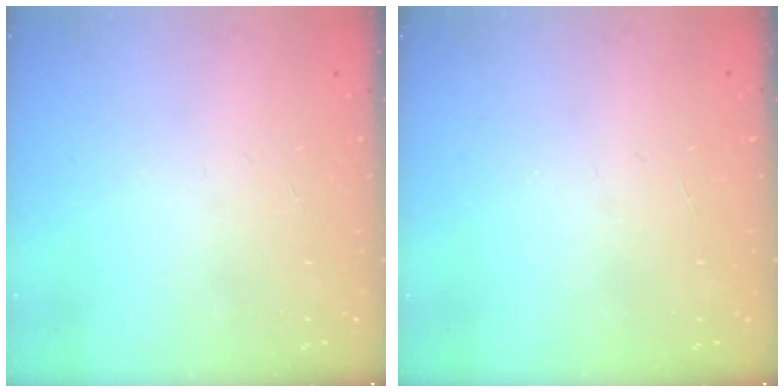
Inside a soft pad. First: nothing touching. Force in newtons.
{"total": 0.0}